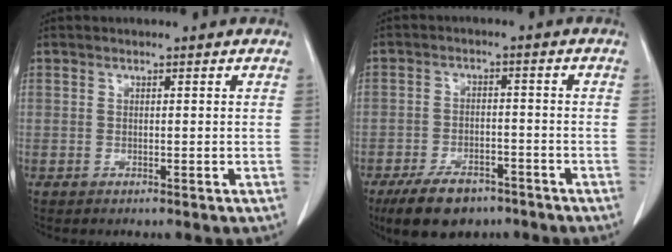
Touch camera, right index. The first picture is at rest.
{"total": 8.8, "force": [-6.4, 4.2, 4.4], "torque": [-0.078, -0.003, -0.103]}